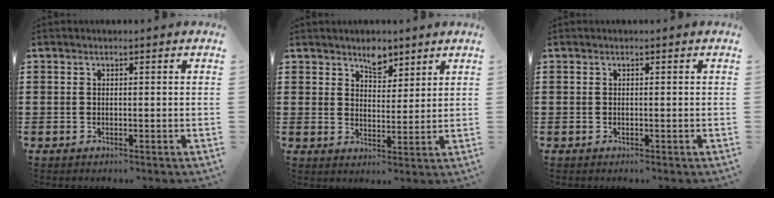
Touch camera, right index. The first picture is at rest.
{"total": 4.5, "force": [3.6, 2.3, 1.5], "torque": [-0.024, -0.001, 0.064]}
{"total": 0.0}